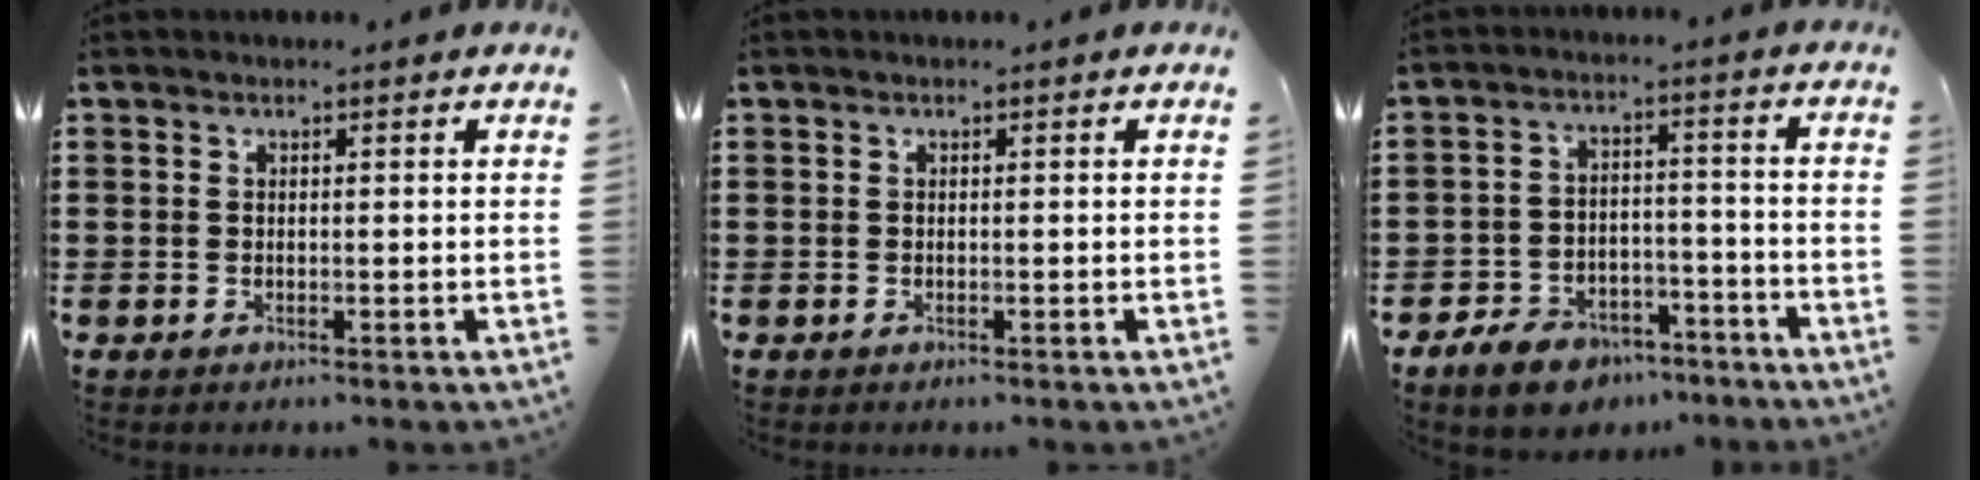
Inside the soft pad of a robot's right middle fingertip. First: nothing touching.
{"total": 0.0}
{"total": 7.0, "force": [-6.3, 2.5, 1.8], "torque": [-0.037, 0.025, -0.120]}